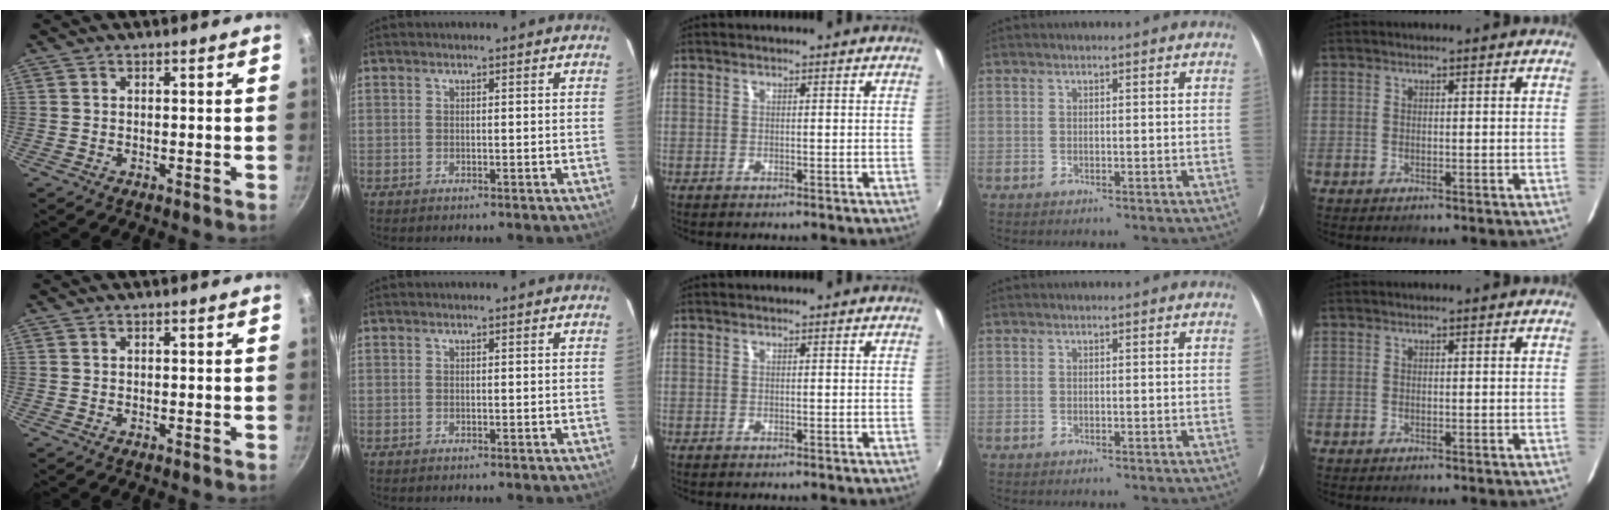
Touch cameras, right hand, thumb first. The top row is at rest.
{}